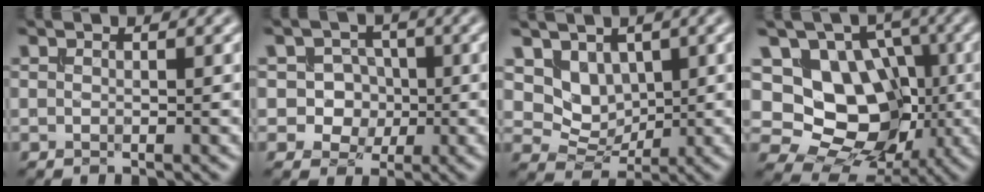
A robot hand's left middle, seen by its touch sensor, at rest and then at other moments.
{"total": 4.4, "force": [-0.3, 3.9, 1.9], "torque": [-0.011, 0.013, -0.025]}
{"total": 4.0, "force": [1.4, 3.1, 2.0], "torque": [-0.040, -0.014, 0.024]}
{"total": 12.4, "force": [0.2, 10.3, 7.0], "torque": [-0.104, 0.011, -0.020]}